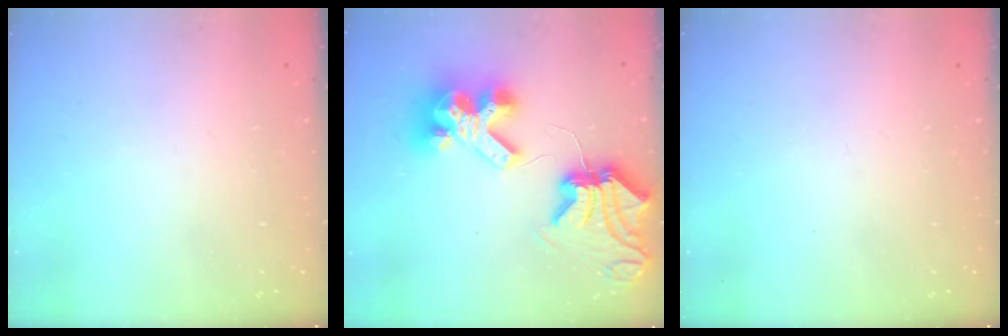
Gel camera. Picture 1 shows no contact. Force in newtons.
{"total": 15.4, "press": 15.3, "slide": 2.1}
{"total": 0.0}